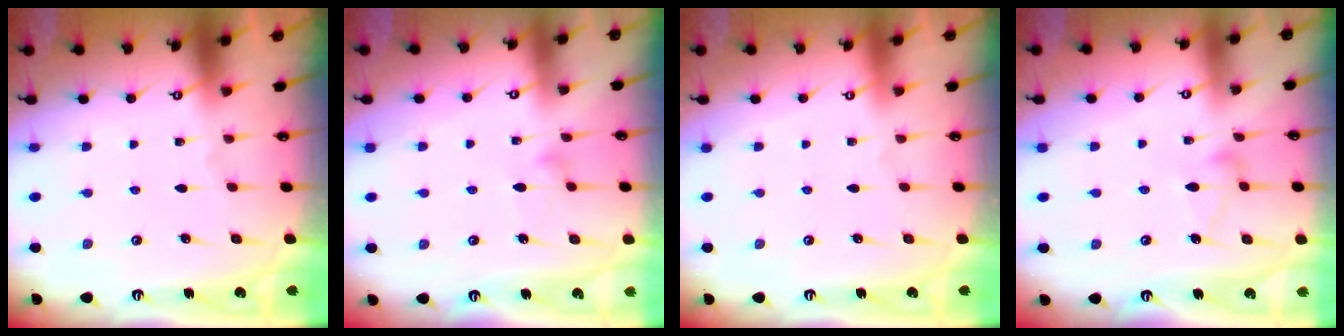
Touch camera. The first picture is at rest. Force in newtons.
{"total": 8.3, "press": 8.3, "slide": 0.5}
{"total": 3.9, "press": 3.9, "slide": 0.1}
{"total": 6.9, "press": 6.8, "slide": 0.4}